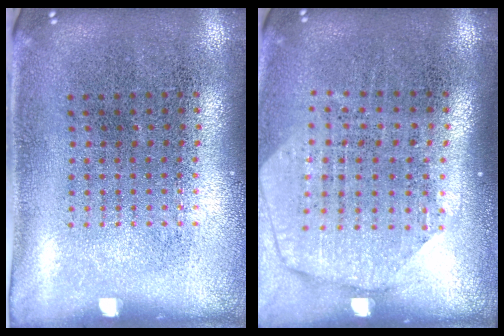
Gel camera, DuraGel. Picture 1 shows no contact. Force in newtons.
{"total": 1.8, "press": 1.6, "slide": 1.0}